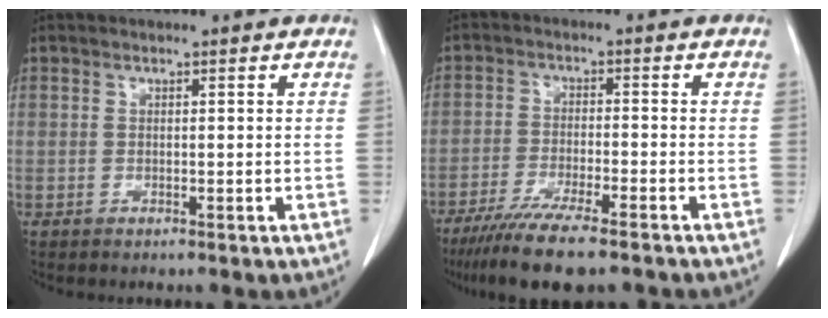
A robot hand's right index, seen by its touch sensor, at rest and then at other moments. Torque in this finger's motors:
{"motor_torque": [0.74, -0.69, 0.39, 0.18]}